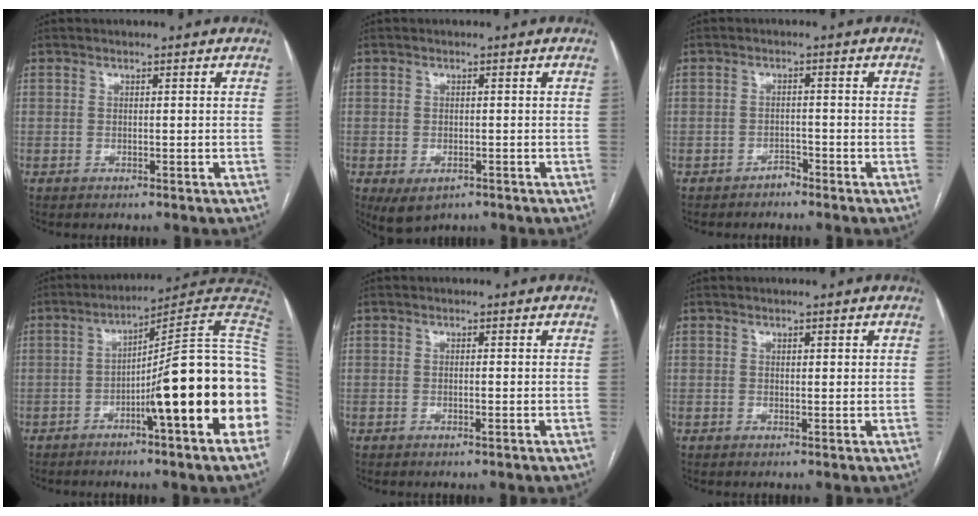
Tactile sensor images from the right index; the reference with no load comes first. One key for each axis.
{"total": 3.7, "fx": -1.7, "fy": 2.2, "fz": 2.5, "tx": -0.047, "ty": -0.007, "tz": -0.016}
{"total": 1.6, "fx": -1.4, "fy": 0.8, "fz": 0.2, "tx": 0.001, "ty": 0.004, "tz": -0.024}
{"total": 18.7, "fx": -3.7, "fy": -0.3, "fz": 18.3, "tx": -0.171, "ty": 0.029, "tz": -0.055}
{"total": 0.6, "fx": -0.2, "fy": 0.0, "fz": 0.5, "tx": -0.007, "ty": 0.000, "tz": -0.002}
{"total": 0.9, "fx": 0.5, "fy": 0.3, "fz": 0.7, "tx": -0.010, "ty": 0.001, "tz": 0.007}